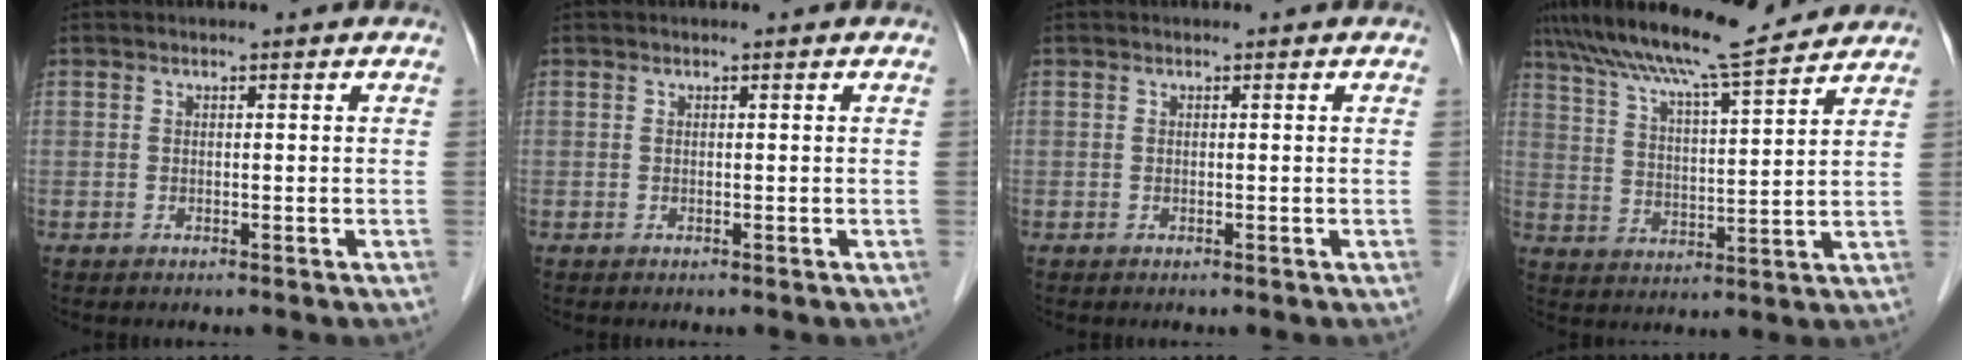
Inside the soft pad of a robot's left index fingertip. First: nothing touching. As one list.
[{"total": 0.0}, {"total": 0.0}, {"total": 15.1, "force": [13.1, 0.5, 7.5], "torque": [-0.133, 0.018, 0.208]}]